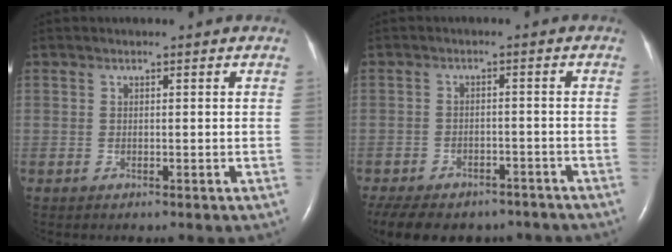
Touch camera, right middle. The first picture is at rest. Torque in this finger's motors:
{"motor_torque": [1.06, -1.08, 0.17, 0.05]}